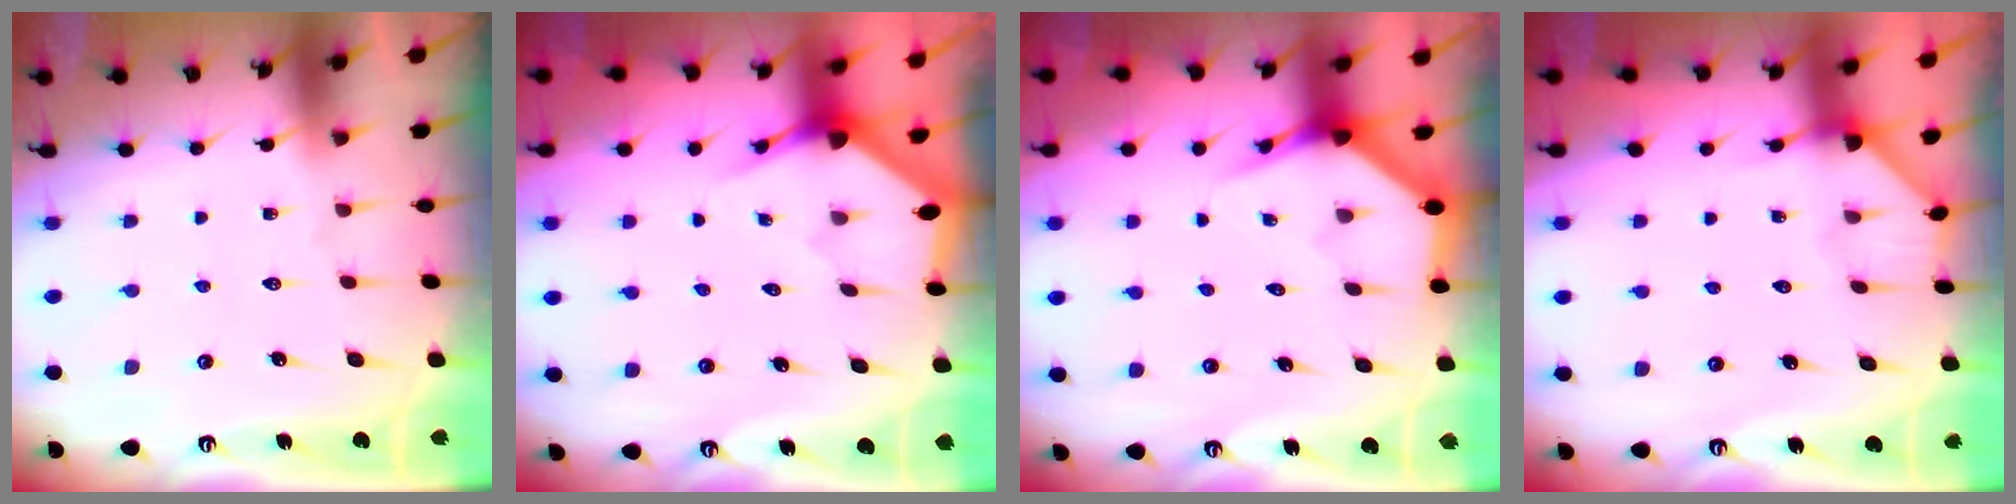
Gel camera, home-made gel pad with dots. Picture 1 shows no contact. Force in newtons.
{"total": 2.9, "press": 2.9, "slide": 0.1}
{"total": 3.9, "press": 3.9, "slide": 0.2}
{"total": 2.5, "press": 2.5, "slide": 0.2}